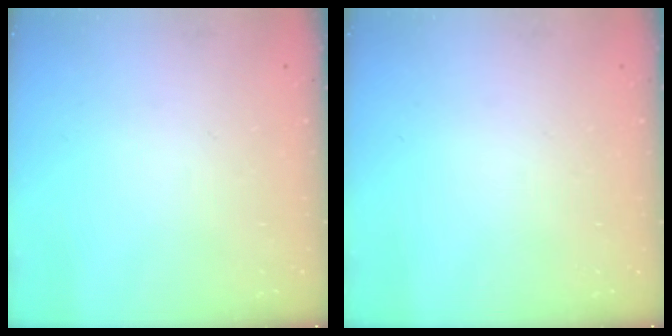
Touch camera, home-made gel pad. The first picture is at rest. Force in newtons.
{"total": 0.0}